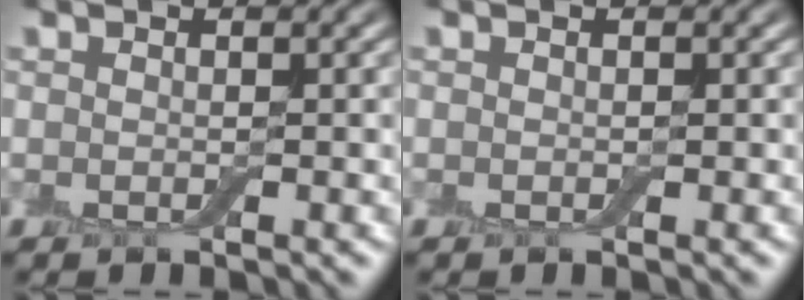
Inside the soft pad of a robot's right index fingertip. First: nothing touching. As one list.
[{"total": 0.0}]